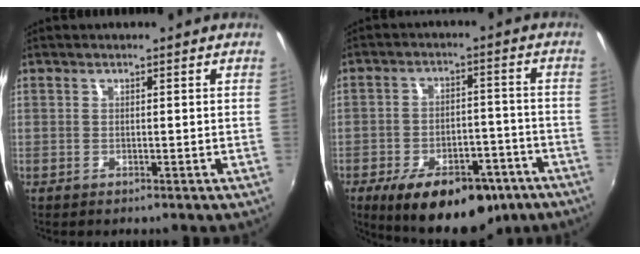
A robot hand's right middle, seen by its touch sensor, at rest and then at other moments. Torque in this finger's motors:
{"motor_torque": [1.30, -0.84, 0.26, 0.07]}